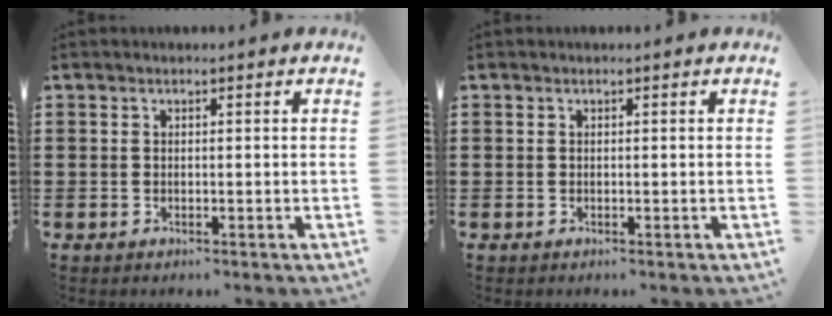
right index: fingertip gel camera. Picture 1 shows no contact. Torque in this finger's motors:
{"motor_torque": [0.19, 1.11, 0.00, 0.00]}